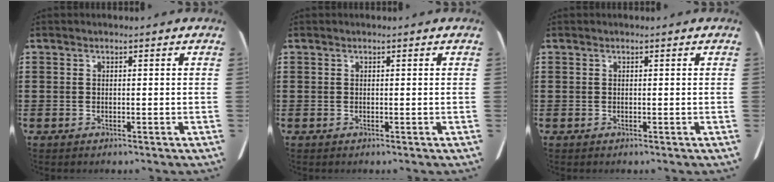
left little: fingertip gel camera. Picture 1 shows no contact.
{"total": 0.0}
{"total": 0.0}